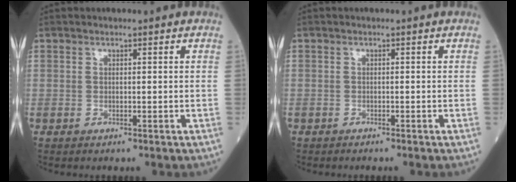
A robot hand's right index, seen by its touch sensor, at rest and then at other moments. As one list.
[{"total": 0.6, "force": [-0.5, 0.3, 0.0], "torque": [-0.011, 0.000, -0.015]}]